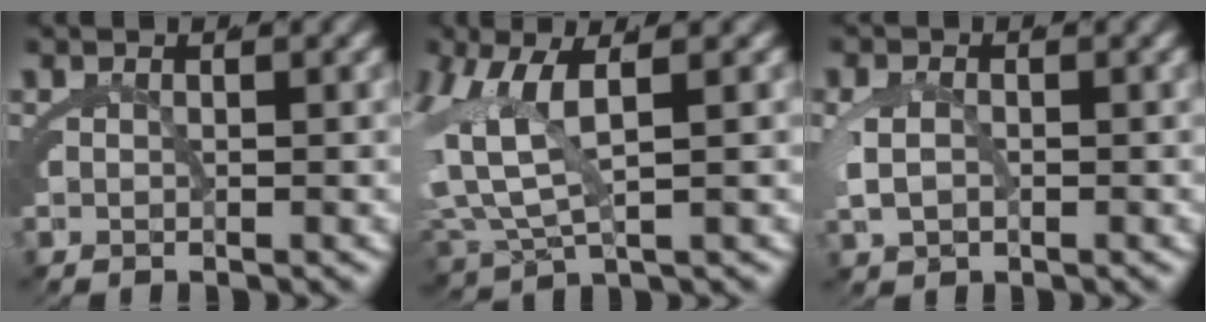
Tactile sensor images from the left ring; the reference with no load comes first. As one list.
[{"total": 6.3, "force": [1.8, 3.3, 5.1], "torque": [-0.119, -0.001, 0.034]}, {"total": 1.7, "force": [0.0, 0.9, 1.5], "torque": [-0.038, -0.008, 0.010]}]